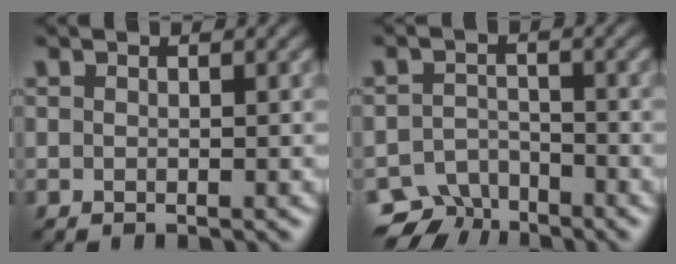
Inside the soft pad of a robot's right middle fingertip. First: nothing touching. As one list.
[{"total": 3.9, "force": [-3.4, 1.8, 0.3], "torque": [0.005, 0.001, -0.061]}]